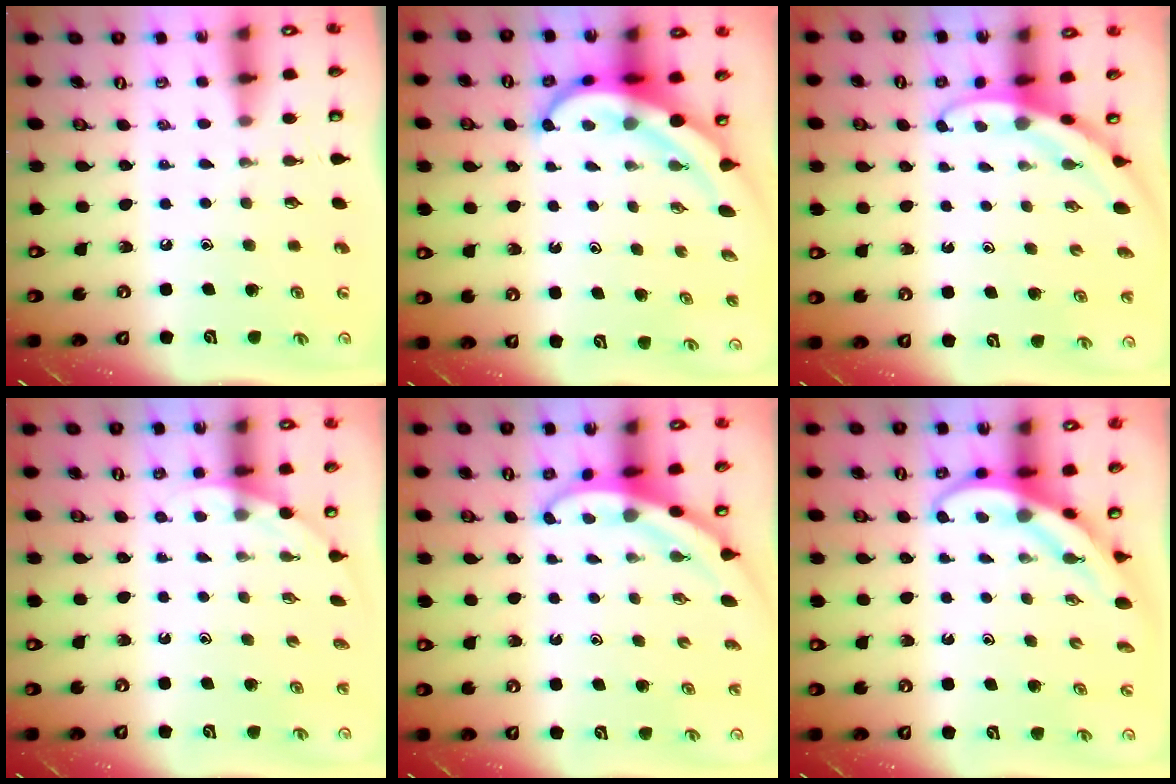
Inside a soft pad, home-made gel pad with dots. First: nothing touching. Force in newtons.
{"total": 8.1, "press": 8.1, "slide": 1.1}
{"total": 2.7, "press": 2.7, "slide": 0.0}
{"total": 1.8, "press": 1.8, "slide": 0.1}
{"total": 3.0, "press": 3.0, "slide": 0.1}
{"total": 3.9, "press": 3.9, "slide": 0.4}